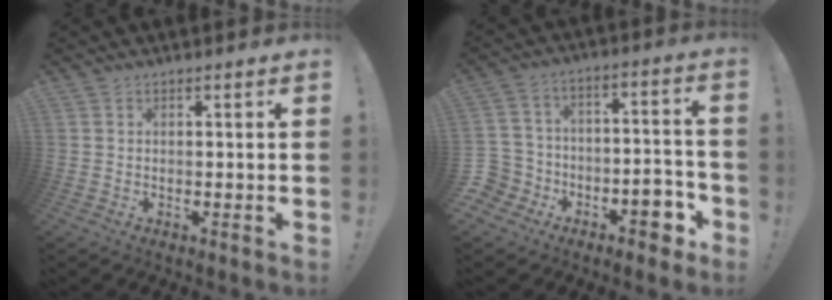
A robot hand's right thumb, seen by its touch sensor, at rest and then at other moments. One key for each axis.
{"total": 11.5, "fx": -6.8, "fy": 8.3, "fz": 4.1, "tx": -0.046, "ty": 0.056, "tz": -0.116}